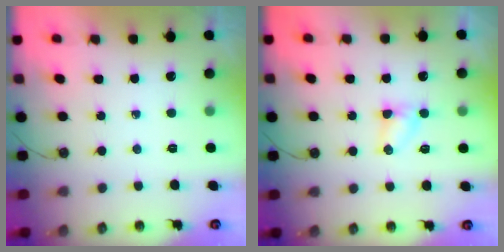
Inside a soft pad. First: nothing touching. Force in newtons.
{"total": 3.6, "press": 3.6, "slide": 0.4}